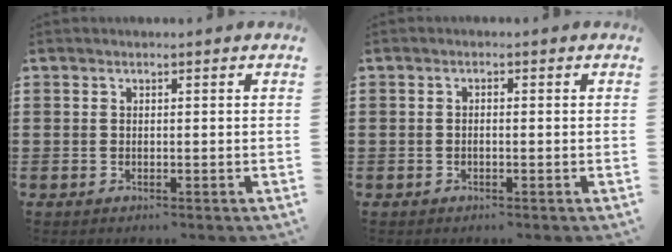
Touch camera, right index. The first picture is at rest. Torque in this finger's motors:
{"motor_torque": [0.25, -0.17, 0.09, 0.01]}